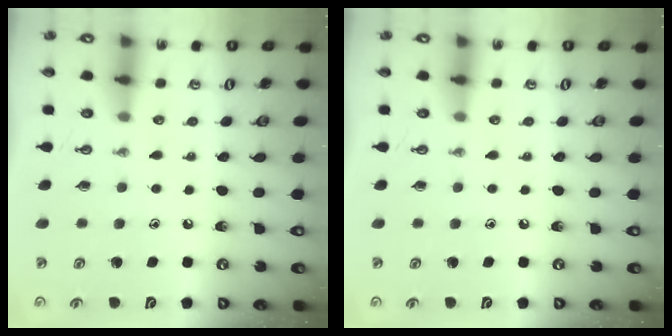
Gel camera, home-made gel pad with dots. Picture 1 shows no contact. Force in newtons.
{"total": 0.0}